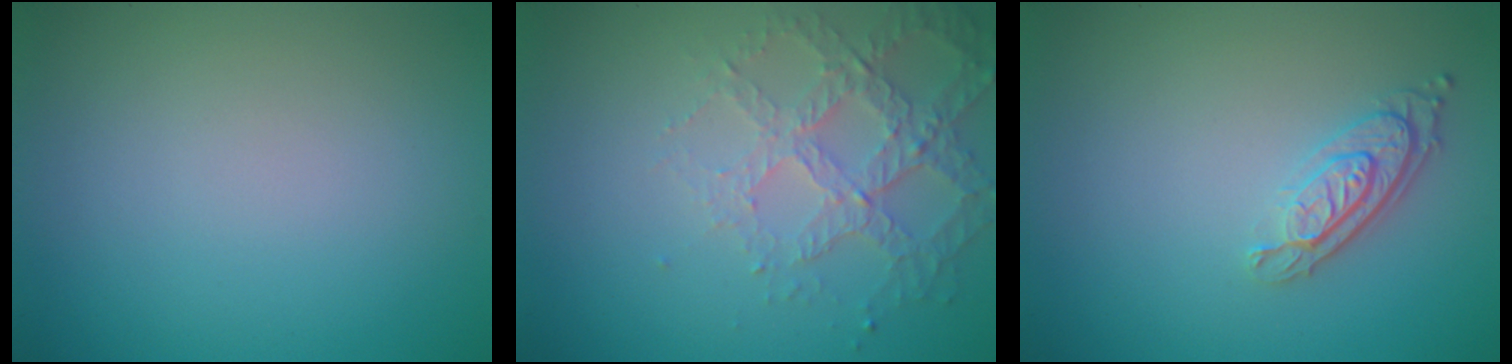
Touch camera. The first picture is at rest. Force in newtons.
{"total": 4.2, "press": 3.1, "slide": 2.9}
{"total": 3.1, "press": 2.4, "slide": 2.0}